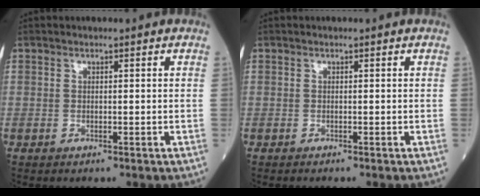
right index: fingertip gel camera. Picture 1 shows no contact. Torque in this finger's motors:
{"motor_torque": [-0.90, 0.15, -0.51, -0.11]}